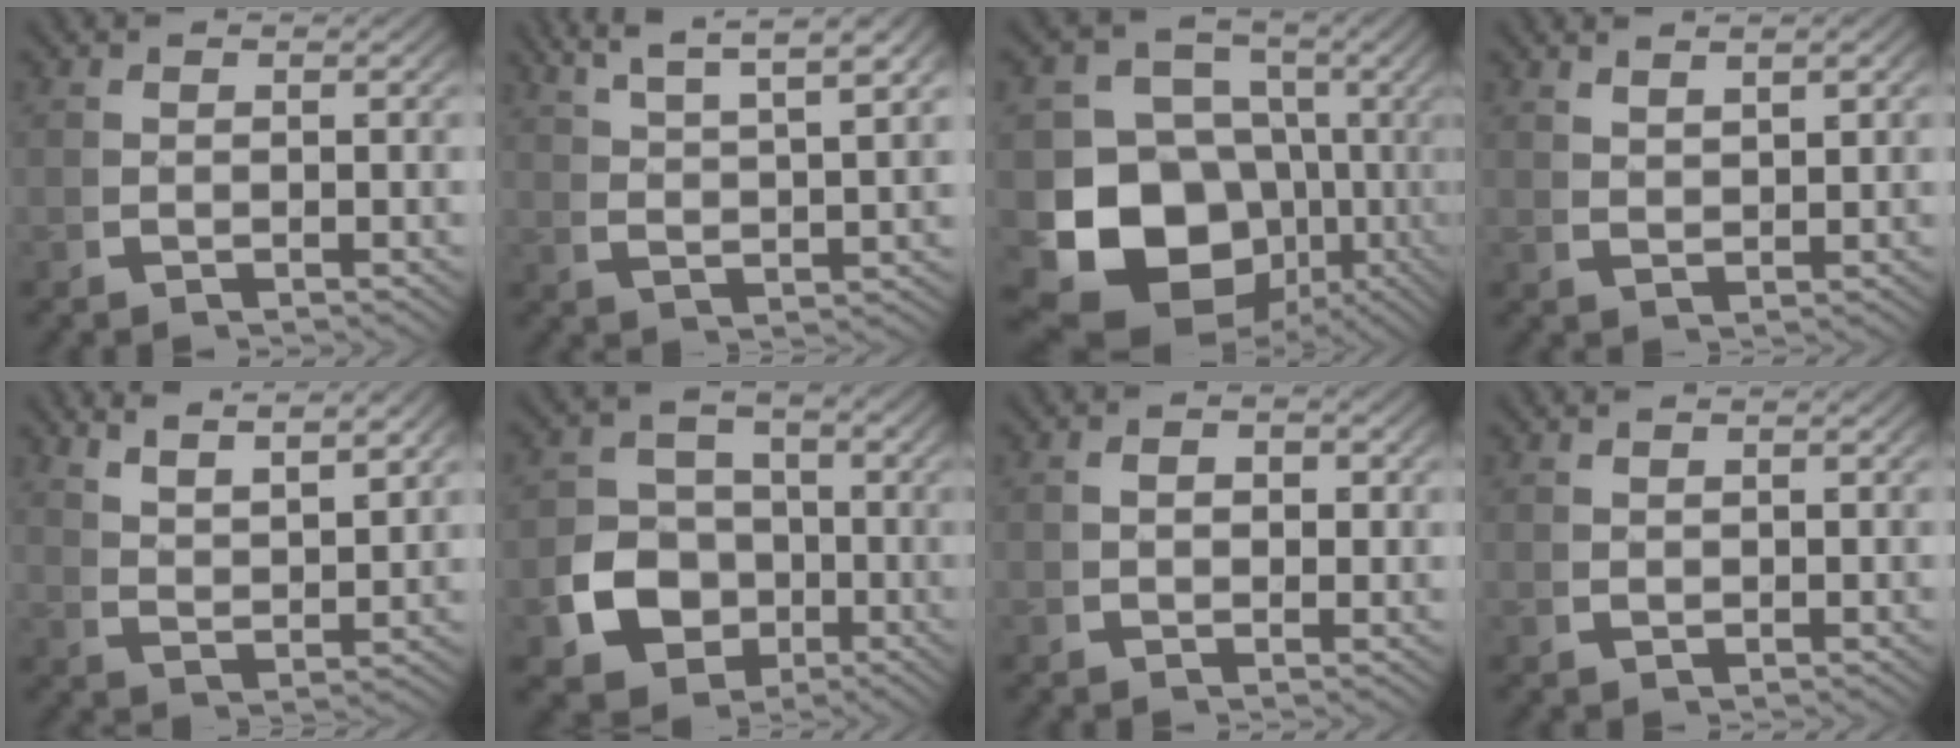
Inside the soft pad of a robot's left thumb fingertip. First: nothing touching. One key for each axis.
{"total": 7.0, "fx": 5.5, "fy": 1.8, "fz": 4.0, "tx": -0.058, "ty": 0.013, "tz": 0.095}
{"total": 18.3, "fx": -2.4, "fy": 14.1, "fz": 11.4, "tx": -0.220, "ty": -0.072, "tz": -0.019}
{"total": 2.2, "fx": 2.0, "fy": 0.2, "fz": 0.9, "tx": -0.012, "ty": 0.004, "tz": 0.046}
{"total": 5.0, "fx": 4.4, "fy": 1.1, "fz": 2.2, "tx": -0.036, "ty": 0.003, "tz": 0.083}
{"total": 12.0, "fx": -3.6, "fy": 10.5, "fz": 4.7, "tx": -0.103, "ty": -0.049, "tz": -0.056}
{"total": 1.9, "fx": 0.3, "fy": 1.2, "fz": 1.4, "tx": -0.022, "ty": -0.005, "tz": 0.005}
{"total": 0.7, "fx": 0.6, "fy": 0.1, "fz": 0.3, "tx": -0.006, "ty": 0.000, "tz": 0.017}